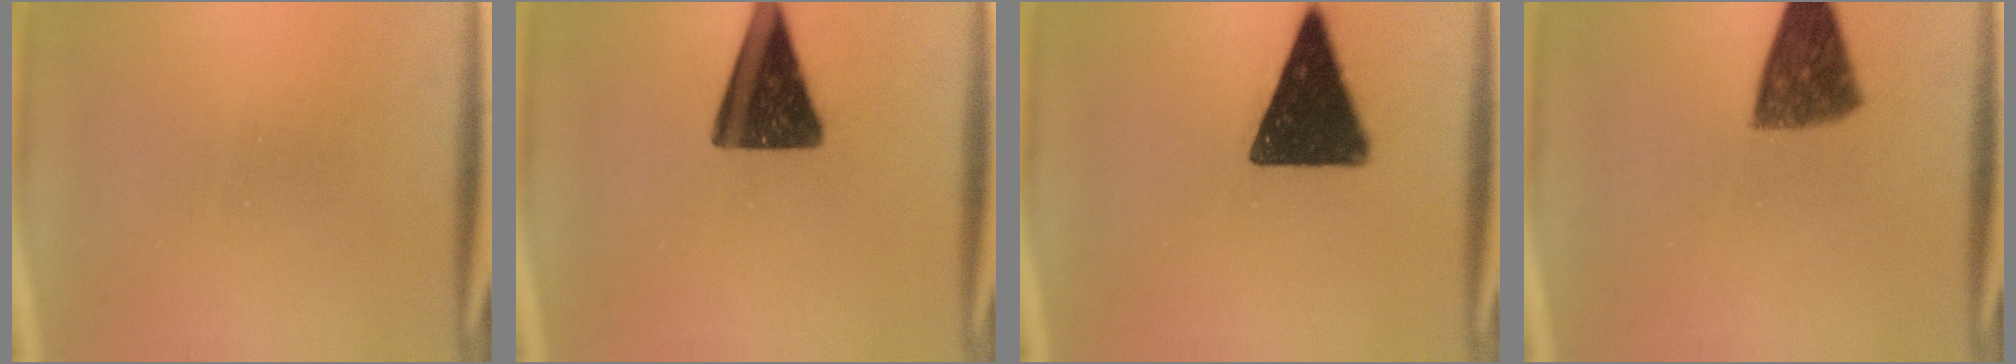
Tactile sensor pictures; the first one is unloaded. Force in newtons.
{"total": 13.8}
{"total": 15.6}
{"total": 9.2}